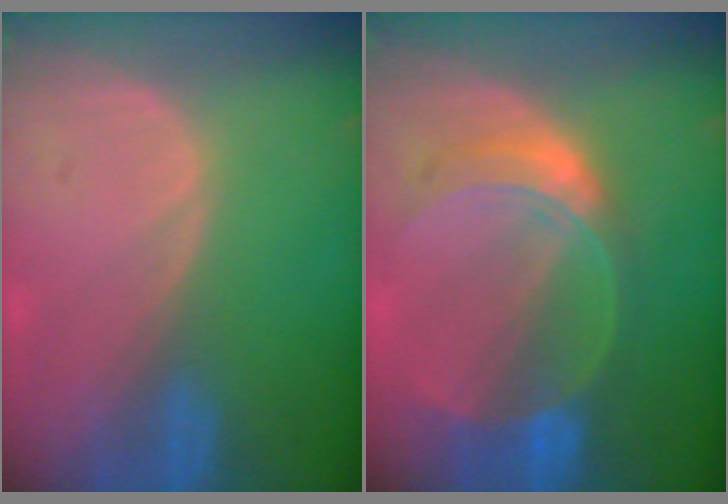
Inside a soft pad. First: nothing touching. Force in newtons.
{"total": 7.6, "press": 6.7, "slide": 3.5}